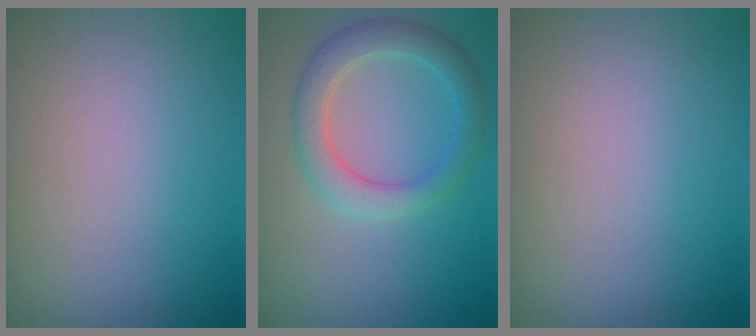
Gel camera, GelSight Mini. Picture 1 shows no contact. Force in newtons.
{"total": 3.6, "press": 3.6, "slide": 0.2}
{"total": 0.0}